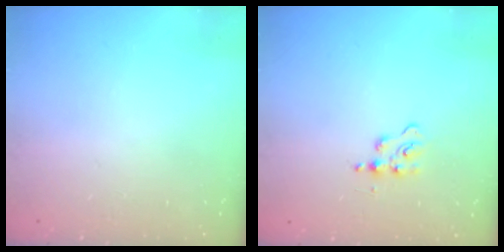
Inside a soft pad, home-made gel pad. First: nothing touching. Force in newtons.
{"total": 4.8, "press": 4.8, "slide": 0.6}